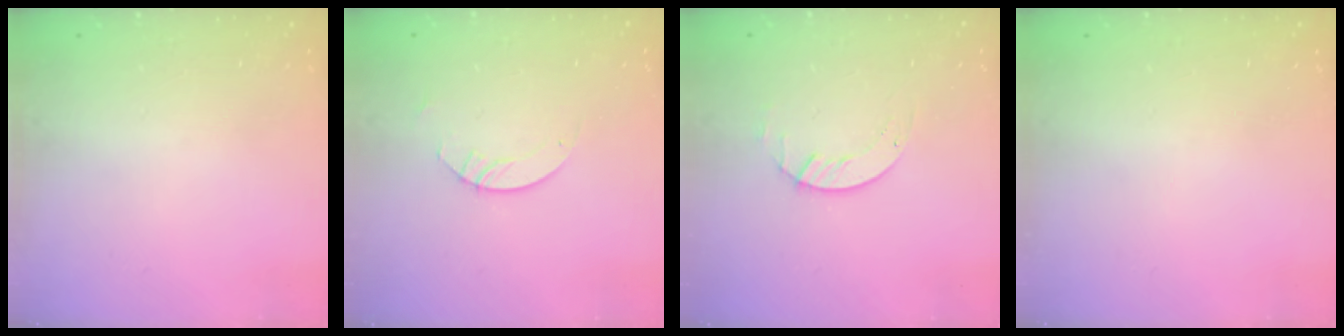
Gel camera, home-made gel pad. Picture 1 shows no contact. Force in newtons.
{"total": 3.0, "press": 3.0, "slide": 0.3}
{"total": 2.0, "press": 2.0, "slide": 0.2}
{"total": 0.0}